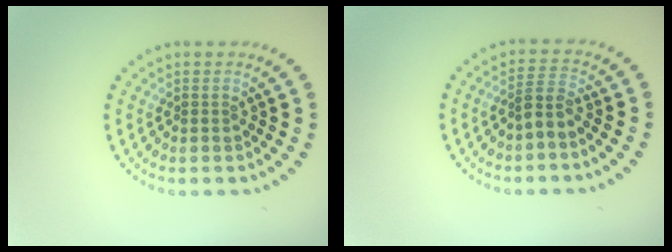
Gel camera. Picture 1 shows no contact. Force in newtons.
{"total": 2.2, "press": 1.7, "slide": 1.4}